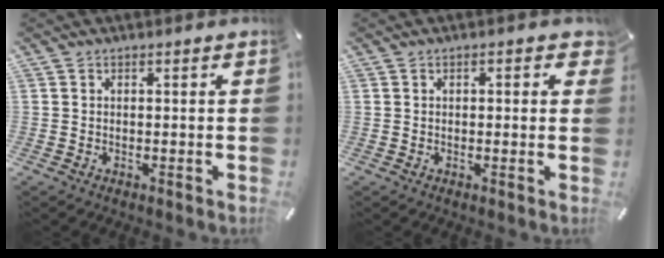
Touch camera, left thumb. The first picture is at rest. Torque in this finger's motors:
{"motor_torque": [0.91, 0.37, 0.05, -0.05, 0.08]}